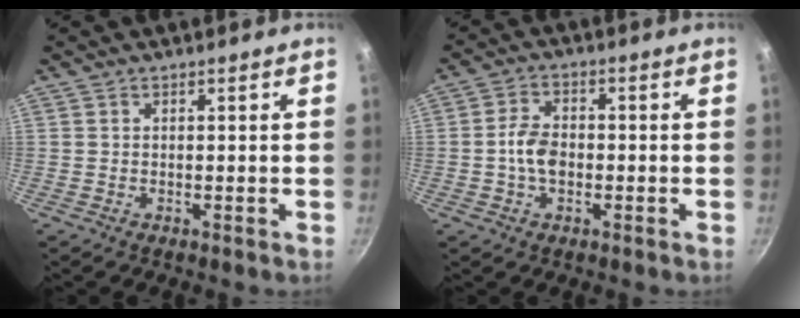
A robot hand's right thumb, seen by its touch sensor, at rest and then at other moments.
{"total": 5.6, "force": [-1.0, 3.7, 4.1], "torque": [-0.072, 0.020, -0.023]}